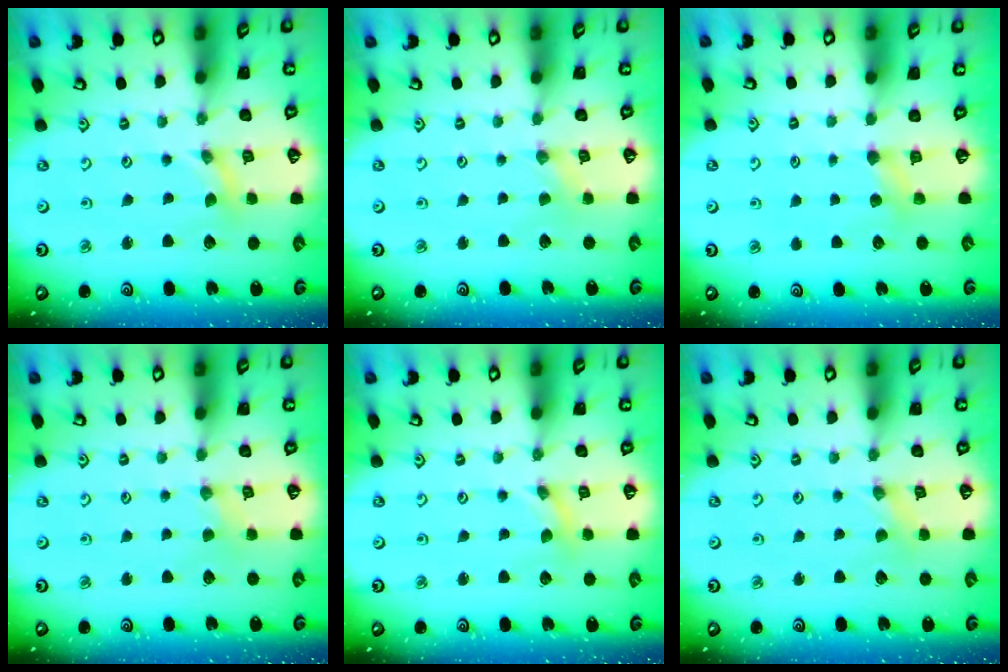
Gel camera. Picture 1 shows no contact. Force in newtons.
{"total": 0.5, "press": 0.5, "slide": 0.1}
{"total": 3.4, "press": 3.3, "slide": 0.4}
{"total": 1.8, "press": 1.8, "slide": 0.3}
{"total": 0.0}
{"total": 1.0, "press": 1.0, "slide": 0.2}